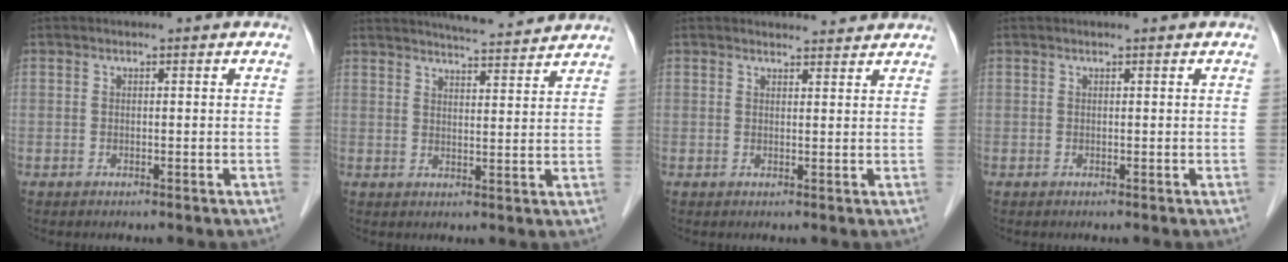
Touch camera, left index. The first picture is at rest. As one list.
[{"total": 10.2, "force": [9.6, 0.5, 3.4], "torque": [-0.057, 0.013, 0.129]}, {"total": 4.1, "force": [4.0, 0.7, 0.4], "torque": [-0.011, 0.011, 0.047]}, {"total": 0.8, "force": [0.7, 0.0, 0.3], "torque": [-0.005, 0.011, 0.013]}]